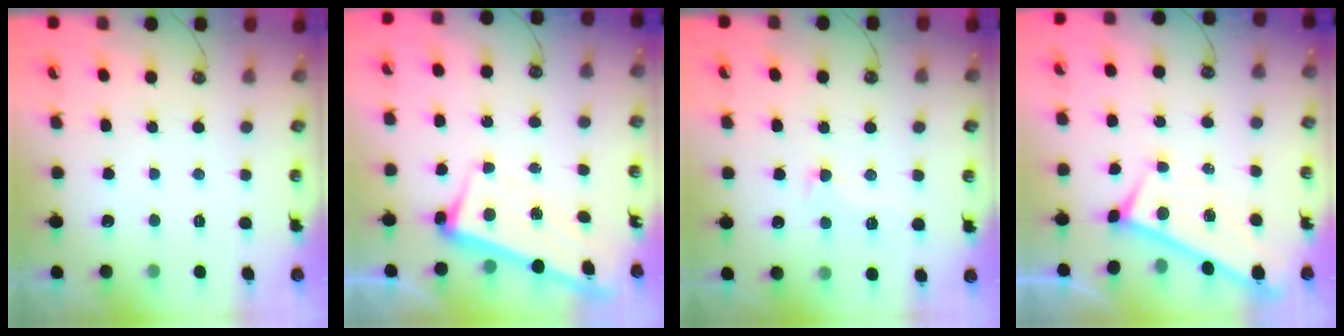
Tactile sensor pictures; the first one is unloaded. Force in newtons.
{"total": 2.3, "press": 2.2, "slide": 0.8}
{"total": 1.1, "press": 0.7, "slide": 0.9}
{"total": 0.0}